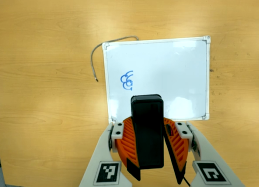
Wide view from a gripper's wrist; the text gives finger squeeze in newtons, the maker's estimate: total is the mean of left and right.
{"total": 9.1, "left": 9.5, "right": 8.6}